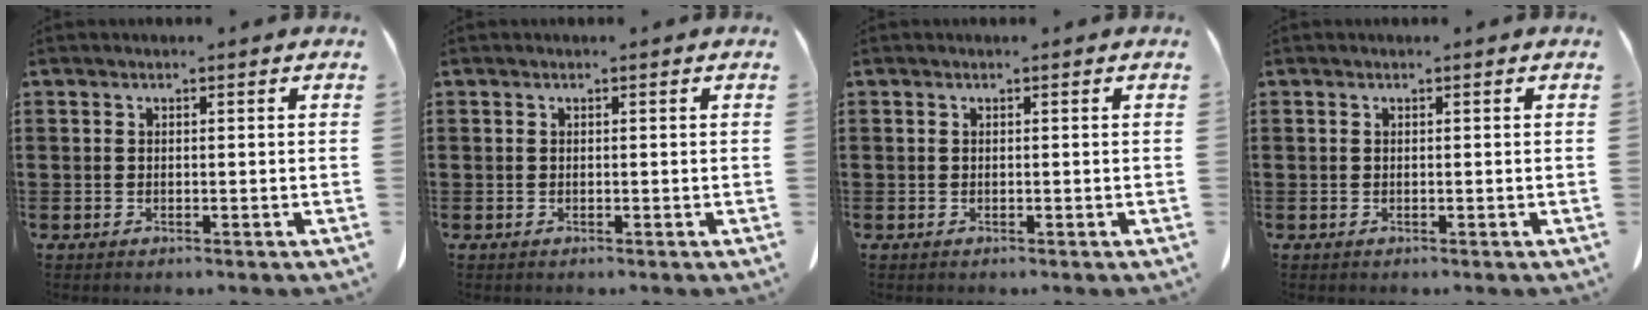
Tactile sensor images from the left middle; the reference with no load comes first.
{"total": 0.0}
{"total": 0.0}
{"total": 0.0}